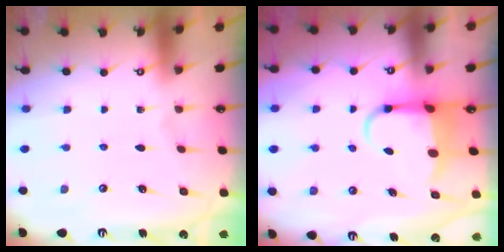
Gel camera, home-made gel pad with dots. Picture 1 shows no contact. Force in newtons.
{"total": 5.7, "press": 5.5, "slide": 1.5}